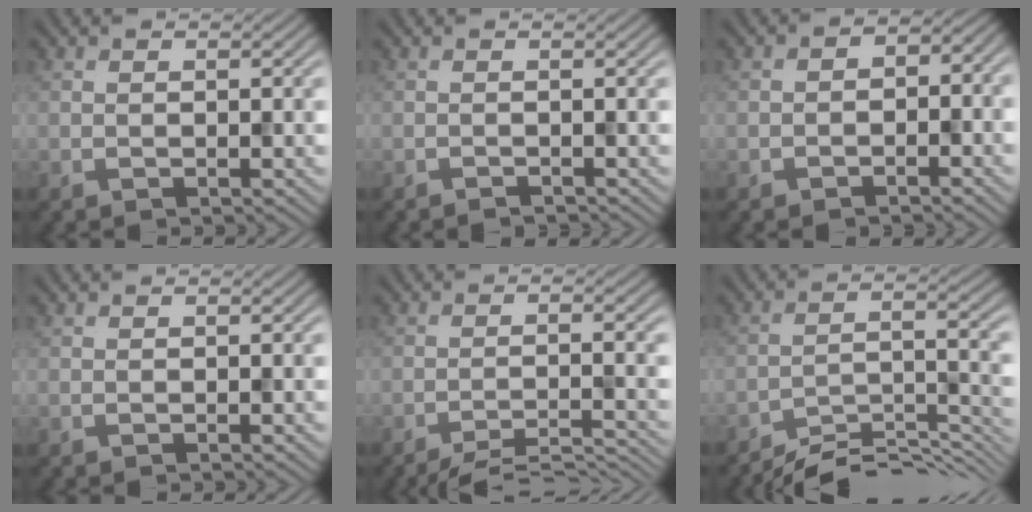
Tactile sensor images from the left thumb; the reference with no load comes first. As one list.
[{"total": 0.8, "force": [-0.6, 0.0, 0.5], "torque": [-0.005, 0.000, -0.013]}, {"total": 2.8, "force": [-1.3, 1.9, 1.7], "torque": [-0.027, -0.001, -0.031]}, {"total": 0.0}, {"total": 6.3, "force": [-4.8, 0.9, 3.9], "torque": [-0.071, 0.003, -0.075]}, {"total": 8.5, "force": [-7.5, 1.4, 3.9], "torque": [-0.063, 0.006, -0.124]}]